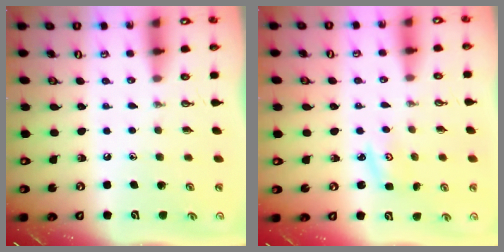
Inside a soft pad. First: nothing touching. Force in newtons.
{"total": 3.0, "press": 2.9, "slide": 0.4}